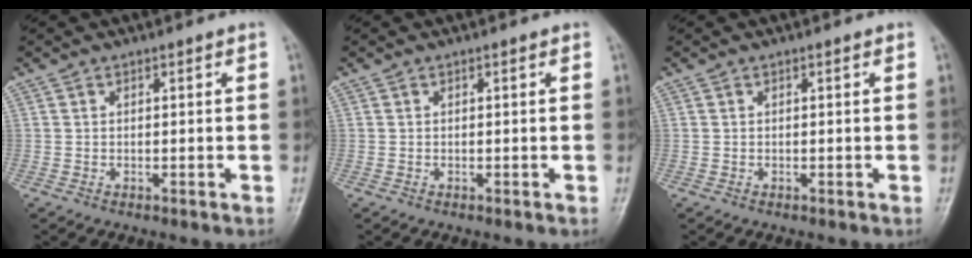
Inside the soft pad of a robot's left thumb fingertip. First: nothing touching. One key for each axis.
{"total": 0.0}
{"total": 0.0}